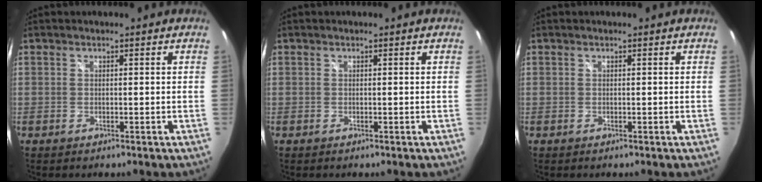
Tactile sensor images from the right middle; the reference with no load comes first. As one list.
[{"total": 0.0}, {"total": 0.0}]